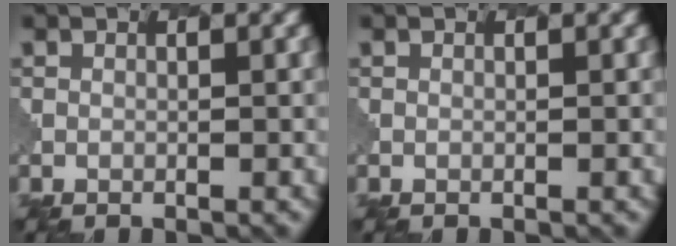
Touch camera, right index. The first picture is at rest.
{"total": 0.0}